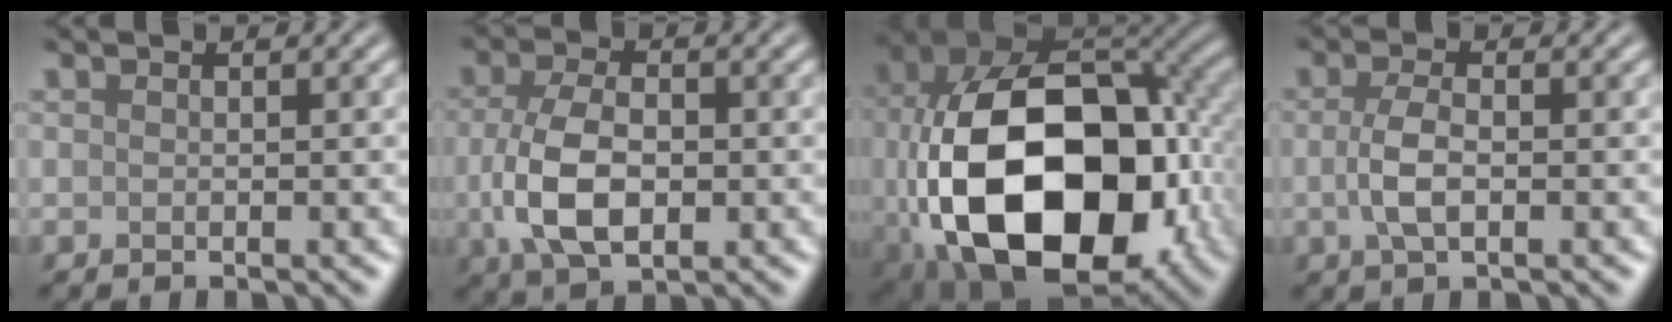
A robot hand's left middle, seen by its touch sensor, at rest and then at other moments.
{"total": 6.1, "force": [-0.8, 3.7, 4.9], "torque": [-0.109, -0.006, -0.013]}
{"total": 19.0, "force": [-3.5, 12.4, 14.0], "torque": [-0.280, -0.034, -0.037]}
{"total": 2.8, "force": [-0.3, 1.2, 2.5], "torque": [-0.057, 0.001, -0.007]}